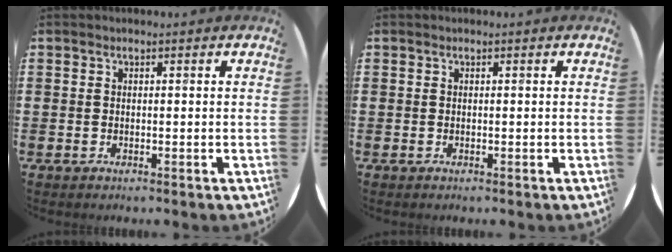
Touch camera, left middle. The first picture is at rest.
{"total": 0.0}